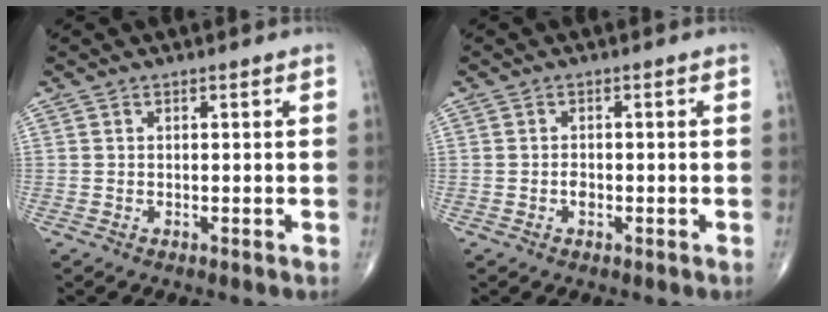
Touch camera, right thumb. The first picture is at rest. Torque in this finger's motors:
{"motor_torque": [0.99, 0.36, 0.03, -0.15, -0.03]}